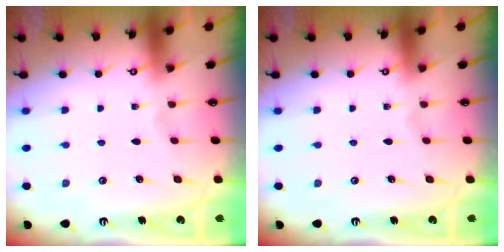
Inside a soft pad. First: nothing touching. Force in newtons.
{"total": 0.0}